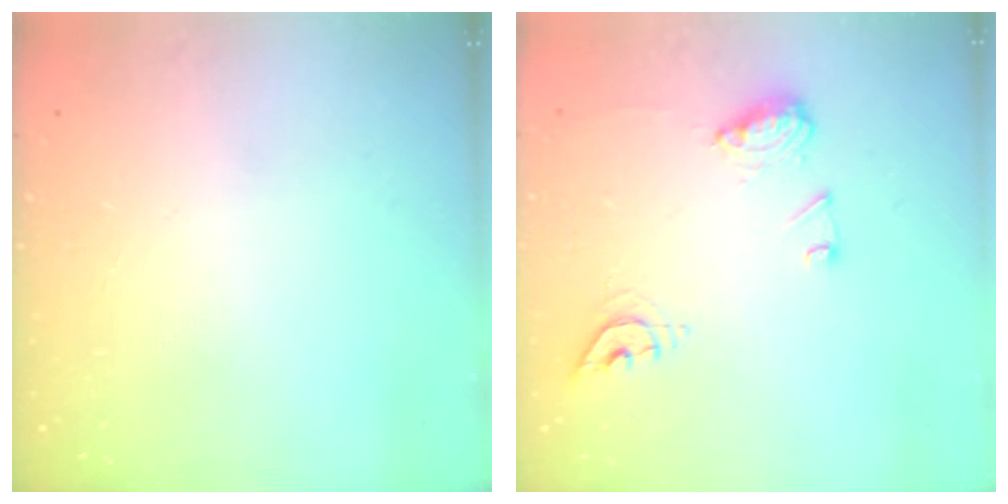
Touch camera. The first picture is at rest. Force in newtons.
{"total": 10.5, "press": 10.5, "slide": 0.7}